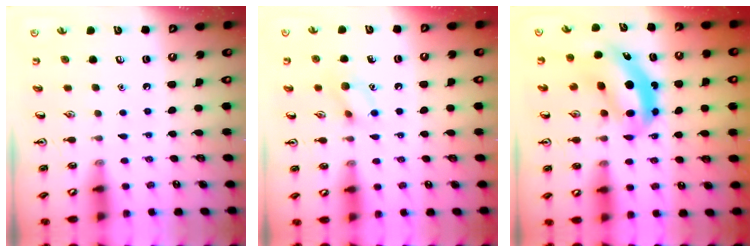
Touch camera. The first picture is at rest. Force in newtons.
{"total": 8.8, "press": 8.7, "slide": 0.9}
{"total": 6.9, "press": 6.6, "slide": 1.9}